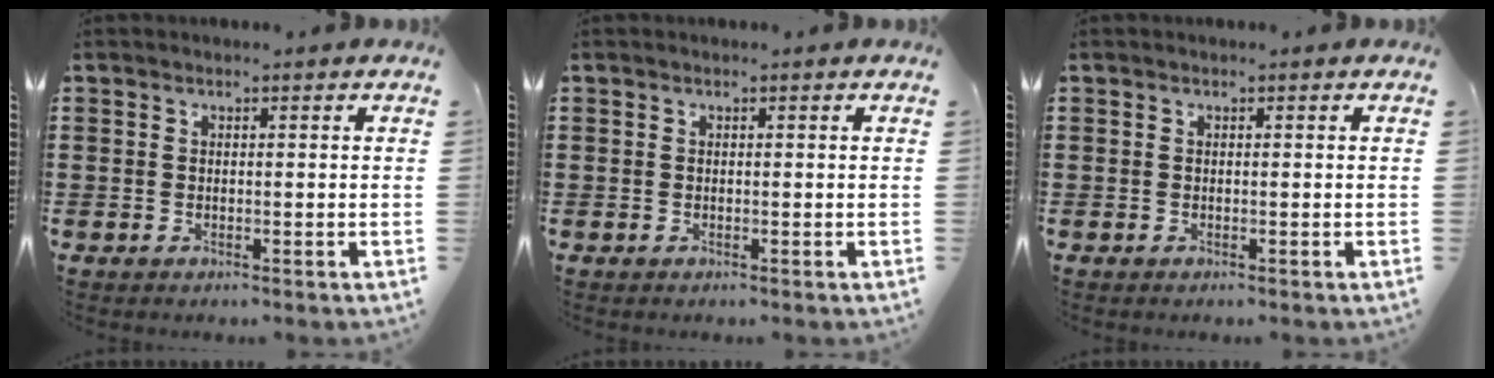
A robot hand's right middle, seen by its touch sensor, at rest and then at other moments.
{"total": 0.0}
{"total": 0.0}